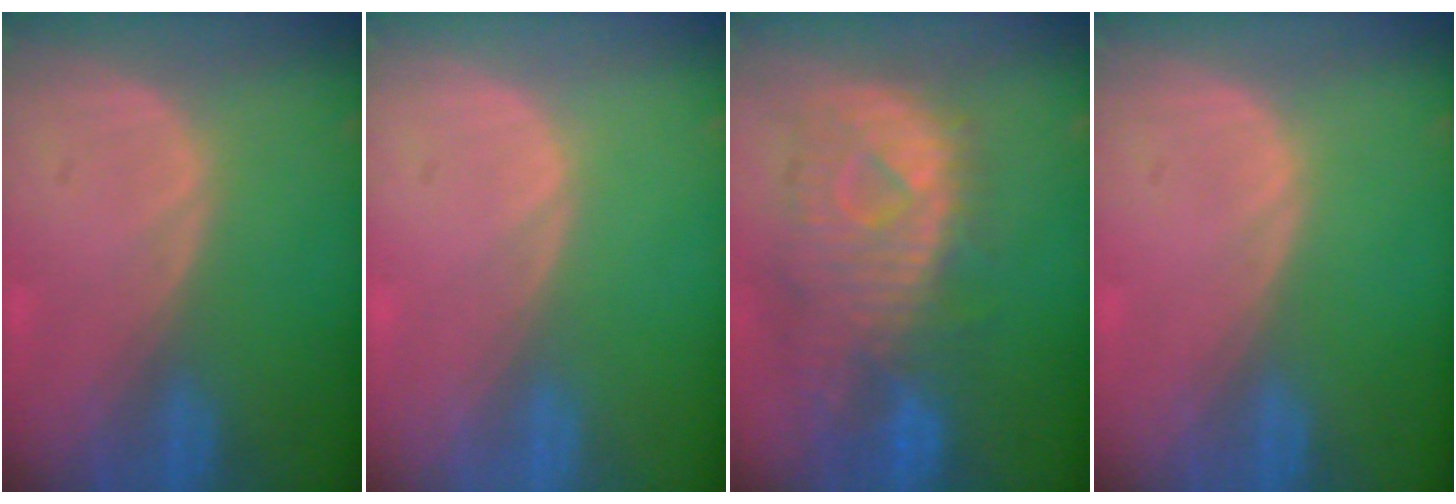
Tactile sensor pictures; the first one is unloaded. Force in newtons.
{"total": 0.0}
{"total": 10.8, "press": 9.6, "slide": 5.0}
{"total": 0.0}